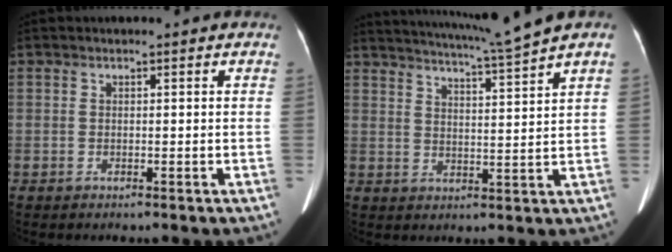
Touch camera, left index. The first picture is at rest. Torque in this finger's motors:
{"motor_torque": [-0.04, -0.73, 0.02, 0.06]}